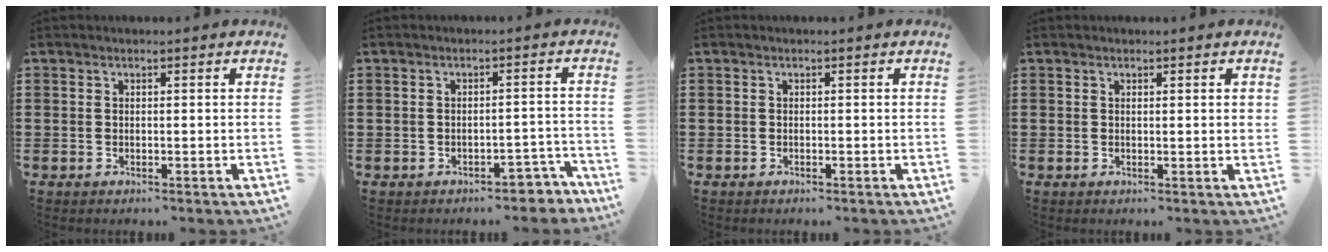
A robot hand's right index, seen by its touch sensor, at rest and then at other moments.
{"total": 3.2, "force": [-3.0, 1.0, 0.5], "torque": [-0.012, 0.005, -0.062]}
{"total": 0.5, "force": [-0.5, 0.2, -0.1], "torque": [0.001, 0.002, -0.012]}
{"total": 0.8, "force": [0.3, 0.1, 0.7], "torque": [-0.008, 0.000, 0.003]}